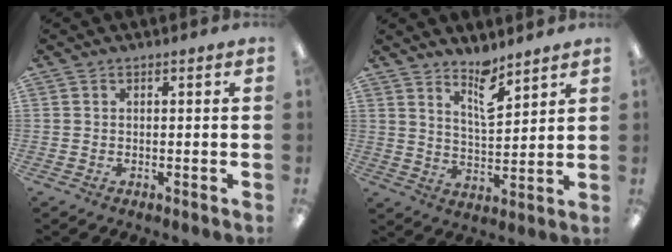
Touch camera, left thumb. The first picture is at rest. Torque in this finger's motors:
{"motor_torque": [0.18, 0.16, -0.06, -0.30, 0.08]}